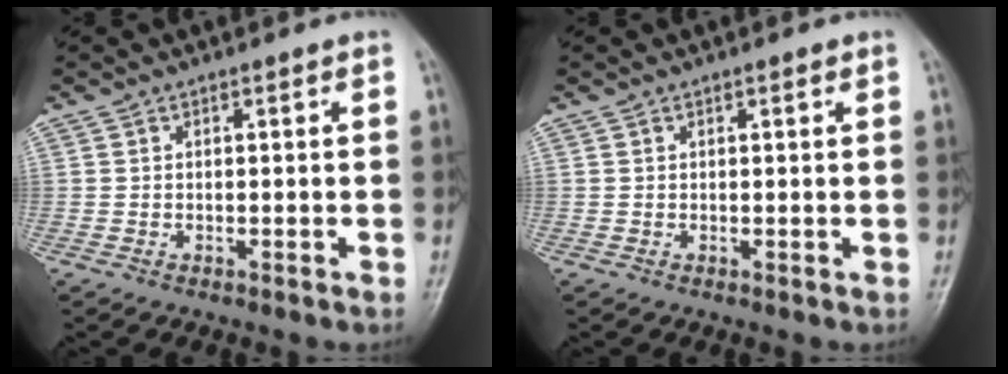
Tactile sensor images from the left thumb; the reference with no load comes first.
{"total": 0.7, "force": [0.4, 0.2, 0.5], "torque": [-0.008, 0.000, 0.004]}